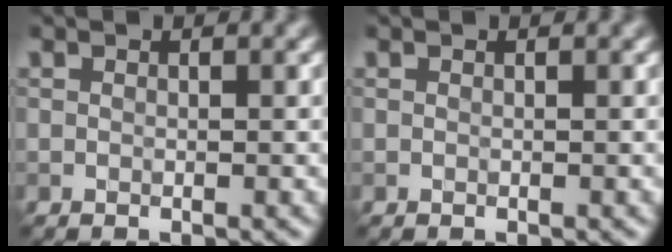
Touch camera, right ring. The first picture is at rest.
{"total": 0.0}